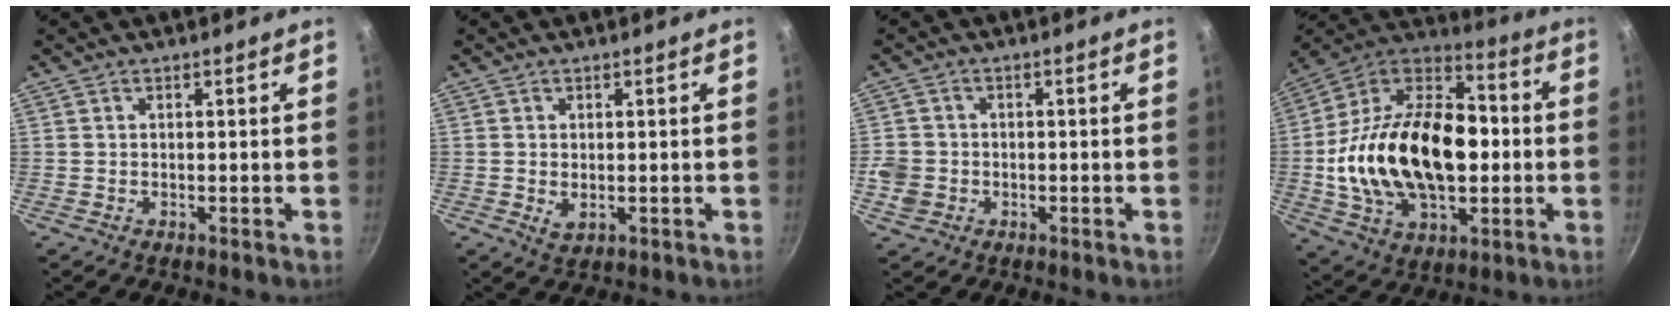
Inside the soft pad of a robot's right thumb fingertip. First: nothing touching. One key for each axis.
{"total": 2.2, "fx": 0.0, "fy": 1.6, "fz": 1.5, "tx": -0.026, "ty": -0.007, "tz": 0.004}
{"total": 4.6, "fx": -1.1, "fy": 4.1, "fz": 1.7, "tx": -0.022, "ty": 0.010, "tz": -0.021}
{"total": 29.1, "fx": -1.8, "fy": 18.0, "fz": 22.8, "tx": -0.389, "ty": 0.040, "tz": -0.034}